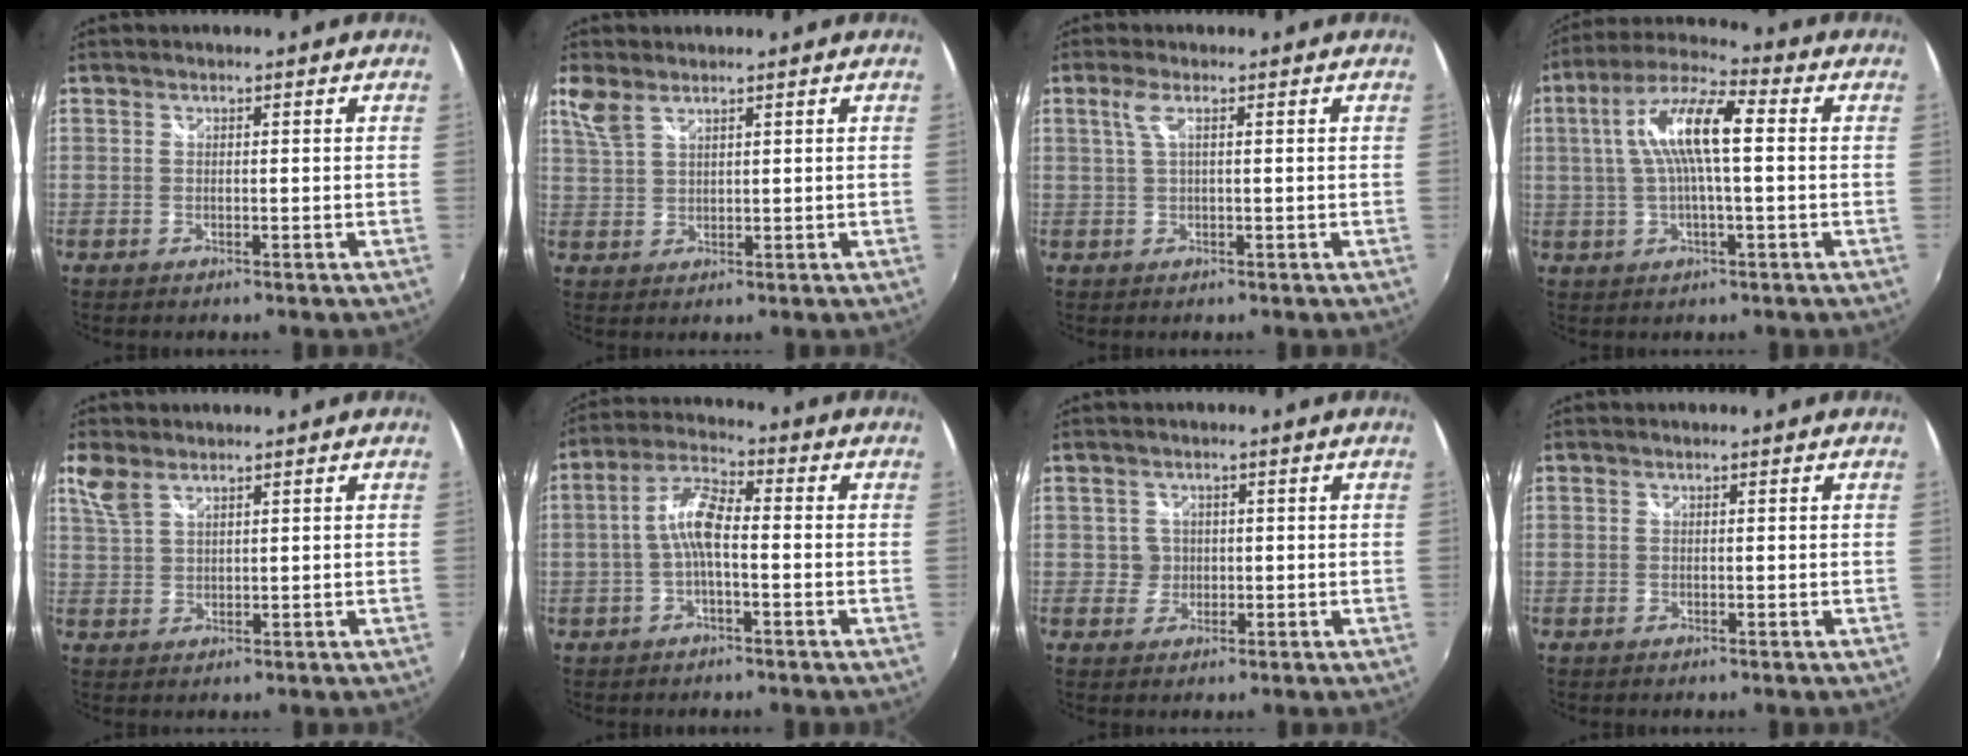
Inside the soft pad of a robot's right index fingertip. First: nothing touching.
{"total": 3.7, "force": [2.6, 1.5, 2.2], "torque": [-0.049, 0.004, 0.056]}
{"total": 2.2, "force": [0.4, 0.1, 2.2], "torque": [-0.043, 0.004, 0.008]}
{"total": 11.7, "force": [1.4, 2.6, 11.3], "torque": [-0.216, 0.020, 0.022]}
{"total": 3.9, "force": [2.7, 1.8, 2.3], "torque": [-0.050, 0.005, 0.058]}
{"total": 6.6, "force": [-1.2, 1.9, 6.2], "torque": [-0.134, 0.018, -0.027]}
{"total": 2.2, "force": [0.0, 2.2, -0.1], "torque": [0.006, 0.008, 0.004]}
{"total": 0.0}